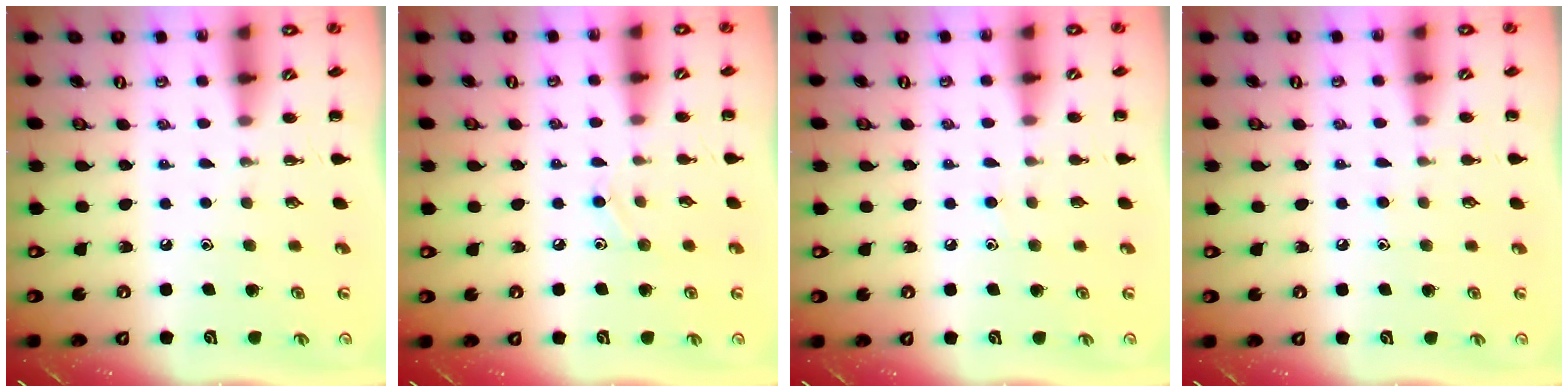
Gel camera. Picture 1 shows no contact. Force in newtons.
{"total": 7.6, "press": 7.2, "slide": 2.3}
{"total": 4.0, "press": 3.8, "slide": 1.4}
{"total": 6.0, "press": 5.6, "slide": 2.1}